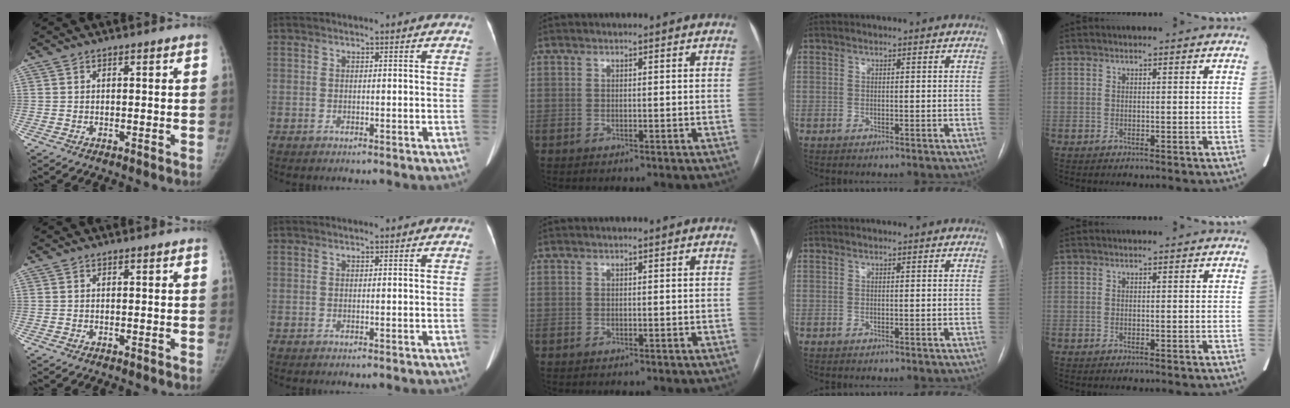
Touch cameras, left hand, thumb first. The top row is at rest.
{}